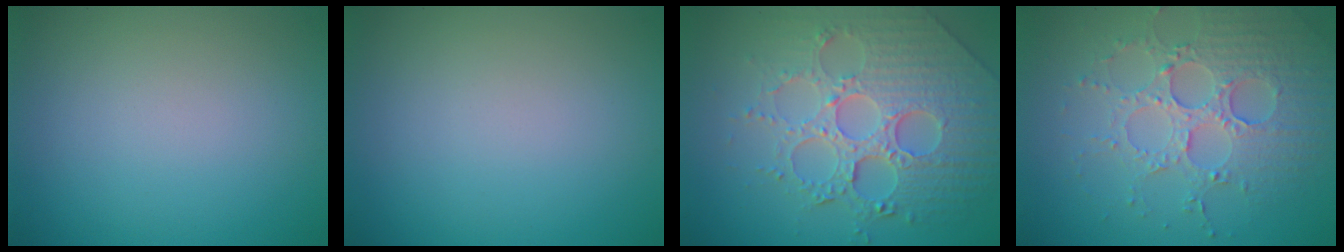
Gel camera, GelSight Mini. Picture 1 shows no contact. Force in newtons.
{"total": 0.0}
{"total": 8.2, "press": 6.0, "slide": 5.5}
{"total": 4.8, "press": 4.4, "slide": 2.0}